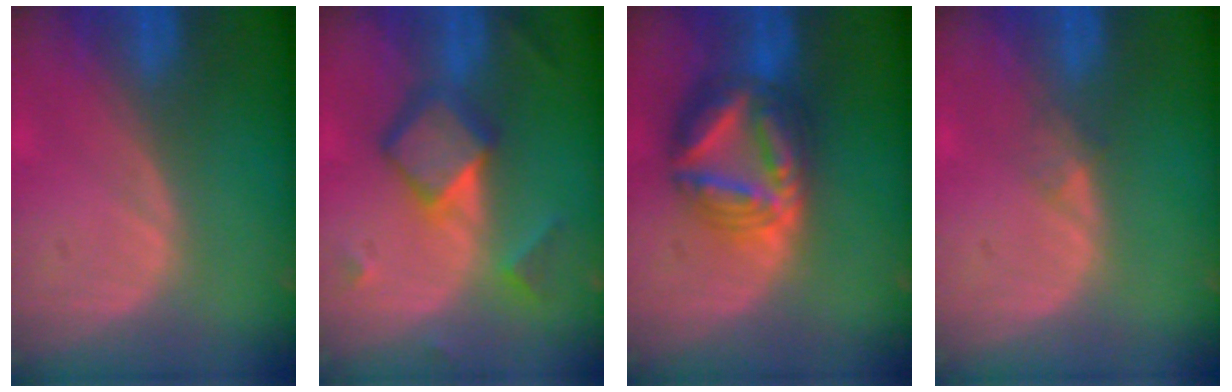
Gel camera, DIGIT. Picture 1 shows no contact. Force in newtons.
{"total": 6.8, "press": 6.8, "slide": 0.5}
{"total": 9.0, "press": 8.9, "slide": 0.8}
{"total": 1.1, "press": 1.0, "slide": 0.1}